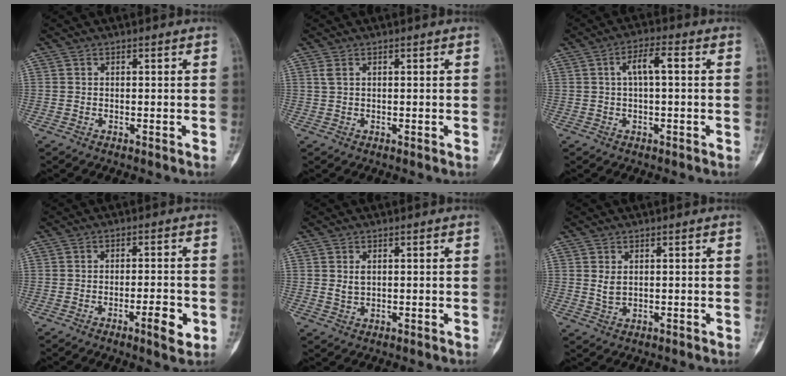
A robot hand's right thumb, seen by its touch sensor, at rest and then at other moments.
{"total": 1.1, "force": [0.5, 0.4, 0.8], "torque": [-0.024, 0.009, 0.015]}
{"total": 4.9, "force": [0.7, 1.6, 4.6], "torque": [-0.089, 0.017, 0.009]}
{"total": 5.4, "force": [-2.1, 1.4, 4.8], "torque": [-0.067, 0.007, -0.029]}
{"total": 3.2, "force": [0.9, 2.3, 1.9], "torque": [-0.024, -0.009, 0.022]}
{"total": 2.3, "force": [0.6, 1.4, 1.6], "torque": [-0.025, -0.005, 0.015]}